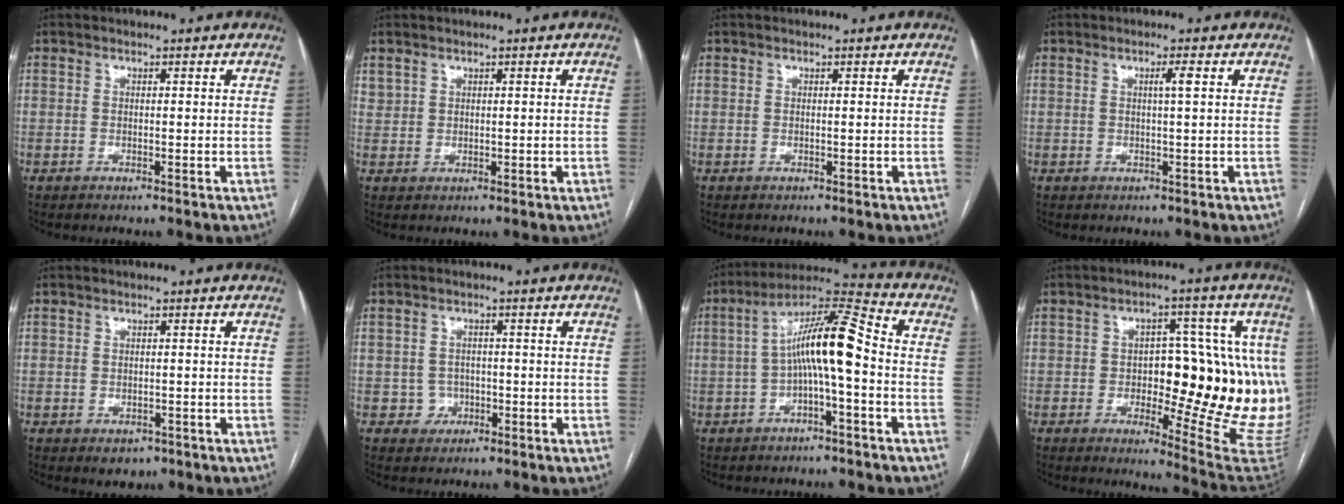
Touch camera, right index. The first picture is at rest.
{"total": 1.4, "force": [1.0, 1.0, 0.2], "torque": [0.002, 0.010, 0.021]}
{"total": 0.0}
{"total": 1.5, "force": [0.4, -0.3, 1.5], "torque": [-0.023, 0.004, 0.007]}
{"total": 2.5, "force": [-1.3, 1.9, 1.0], "torque": [-0.007, 0.002, -0.007]}
{"total": 3.3, "force": [-1.1, 3.1, -0.1], "torque": [0.017, 0.014, -0.015]}
{"total": 11.1, "force": [-1.1, 1.3, 11.0], "torque": [-0.194, 0.035, -0.023]}
{"total": 20.7, "force": [-0.5, 6.6, 19.7], "torque": [-0.191, 0.017, 0.010]}